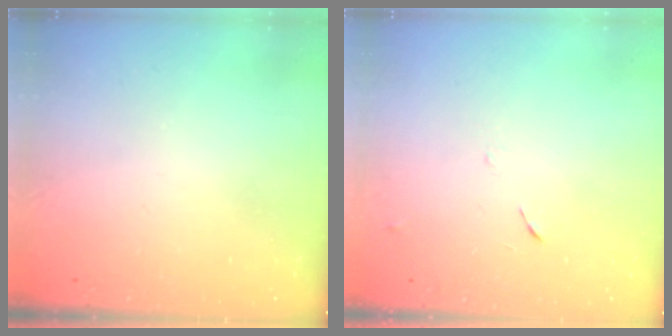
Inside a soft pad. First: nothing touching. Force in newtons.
{"total": 6.3, "press": 6.2, "slide": 0.6}